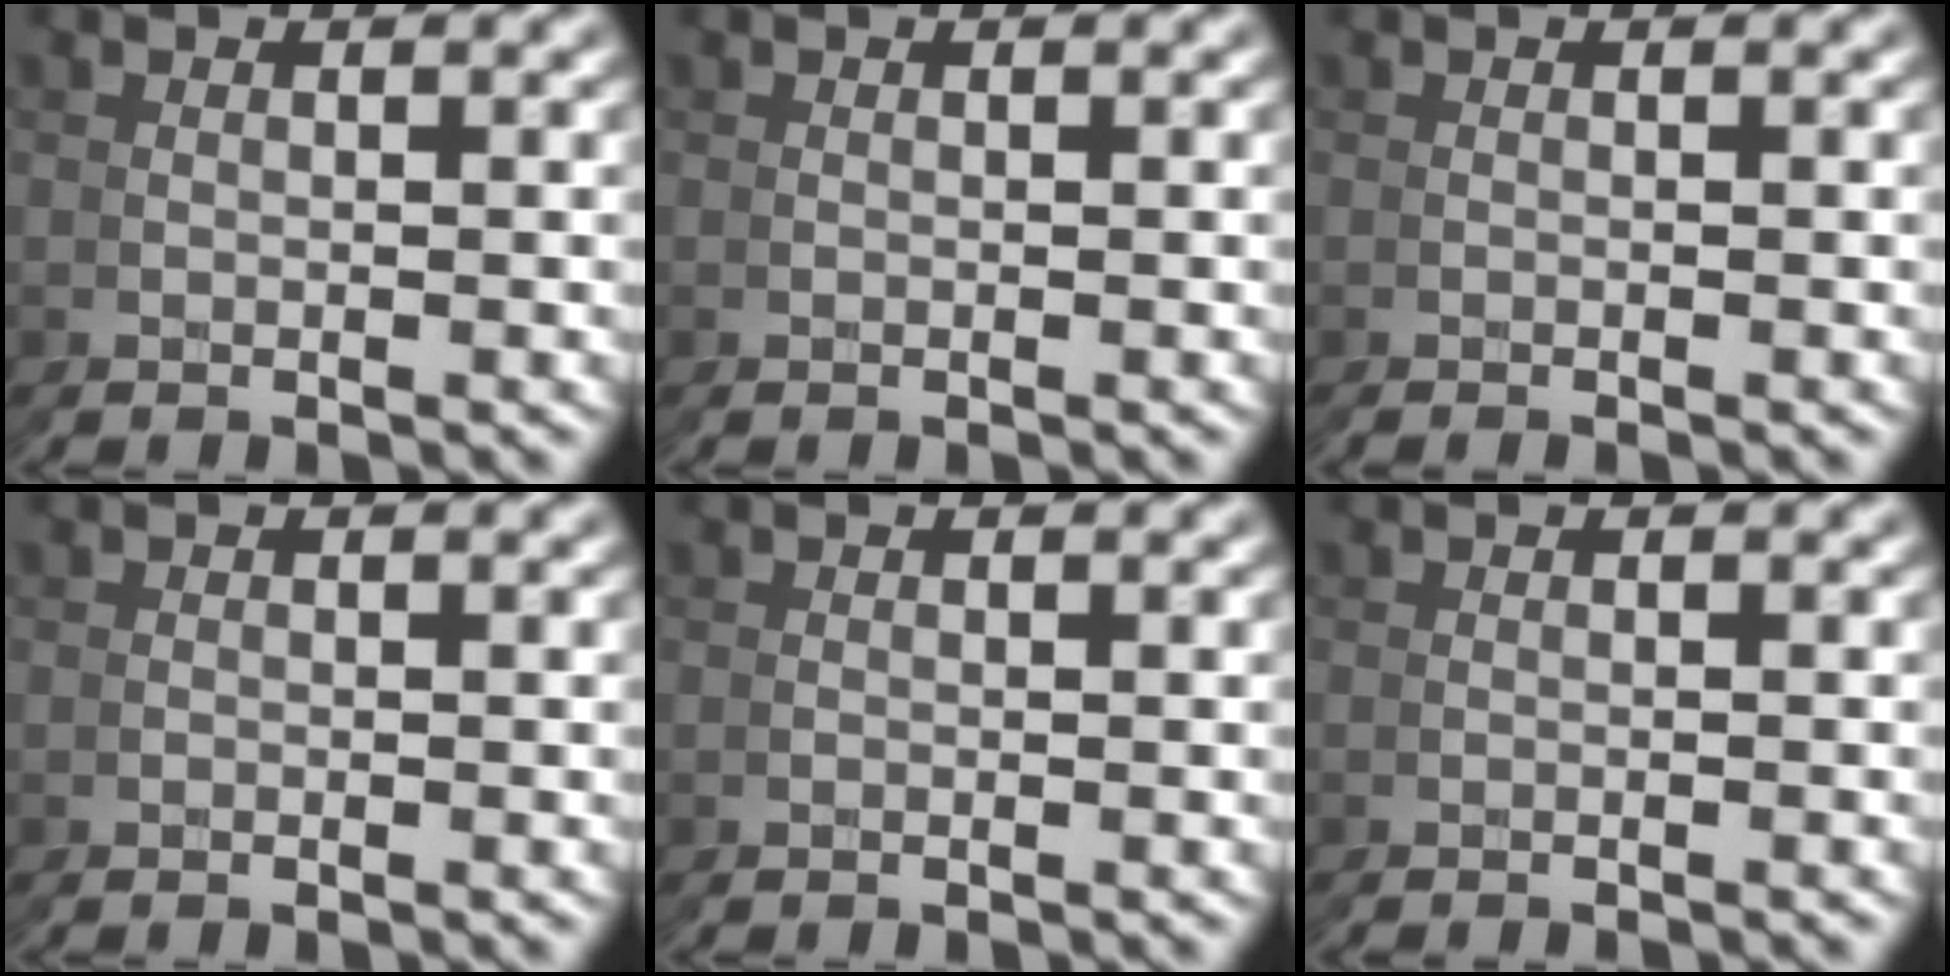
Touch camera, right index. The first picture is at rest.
{"total": 0.0}
{"total": 0.6, "force": [-0.2, -0.5, -0.3], "torque": [0.002, 0.003, -0.006]}
{"total": 0.9, "force": [-0.5, -0.1, -0.7], "torque": [0.009, -0.001, -0.008]}
{"total": 0.6, "force": [-0.3, -0.2, -0.4], "torque": [0.004, 0.000, -0.006]}
{"total": 1.1, "force": [-0.5, -0.7, -0.8], "torque": [0.012, 0.004, -0.011]}